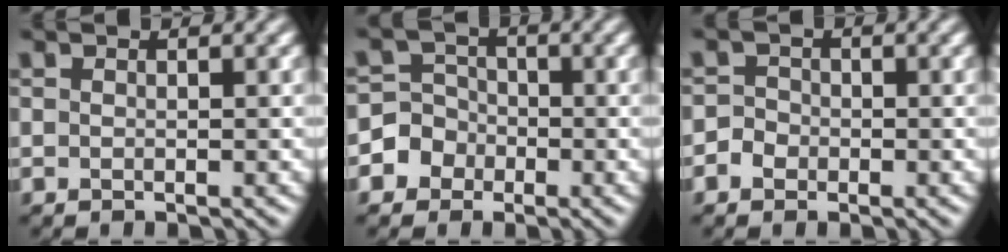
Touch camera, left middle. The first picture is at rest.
{"total": 3.5, "force": [-1.5, 3.2, 0.0], "torque": [0.024, 0.012, -0.042]}
{"total": 1.3, "force": [-0.7, 1.1, 0.1], "torque": [0.001, 0.010, -0.018]}